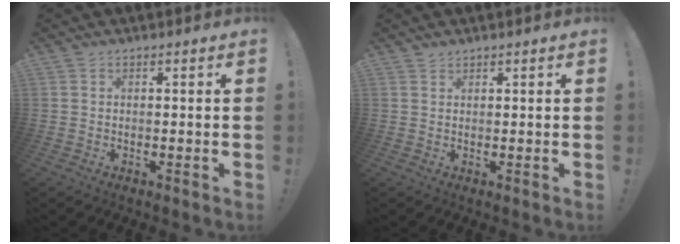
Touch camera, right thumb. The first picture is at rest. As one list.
[{"total": 1.1, "force": [1.0, 0.4, 0.3], "torque": [0.000, -0.004, 0.019]}]